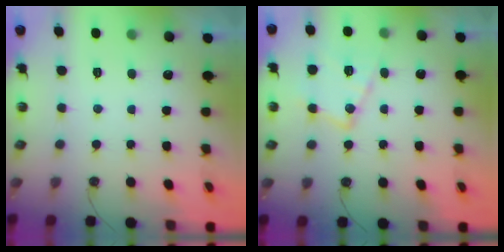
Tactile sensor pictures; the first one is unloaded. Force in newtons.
{"total": 14.2, "press": 14.2, "slide": 0.8}